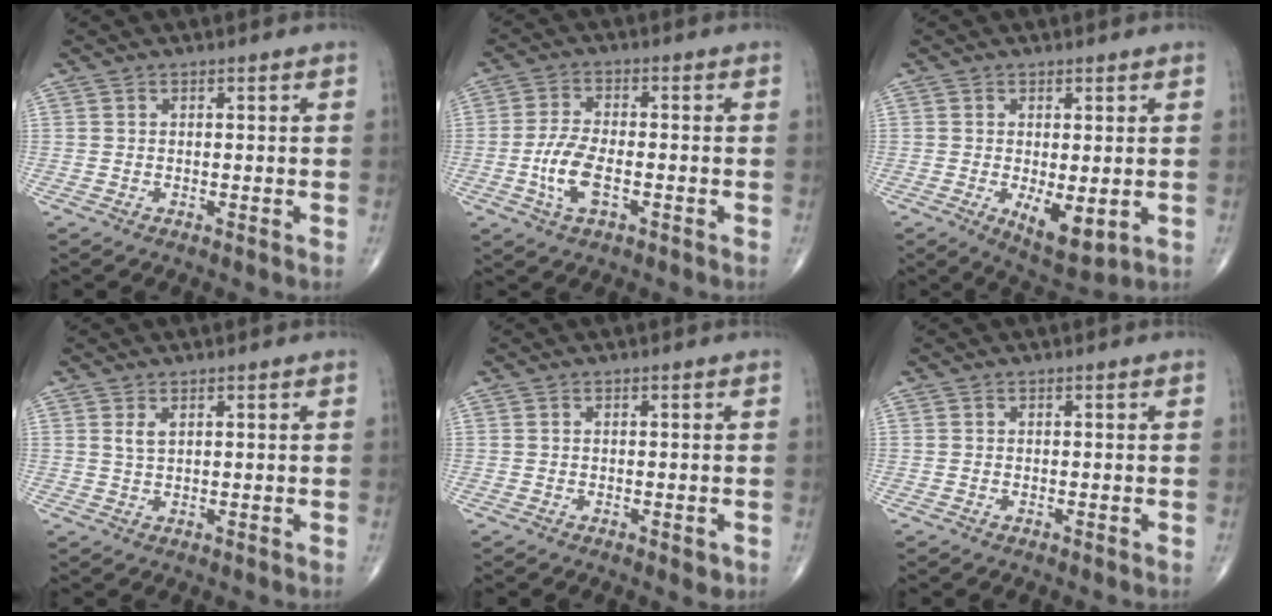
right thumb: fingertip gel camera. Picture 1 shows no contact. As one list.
[{"total": 7.3, "force": [-2.1, 3.2, 6.2], "torque": [-0.136, 0.008, -0.040]}, {"total": 7.3, "force": [-1.3, 3.1, 6.5], "torque": [-0.092, -0.022, -0.009]}, {"total": 1.6, "force": [0.8, 0.6, 1.3], "torque": [-0.027, 0.000, 0.020]}, {"total": 1.7, "force": [-0.6, 0.8, 1.3], "torque": [-0.013, -0.002, -0.006]}, {"total": 0.0}]